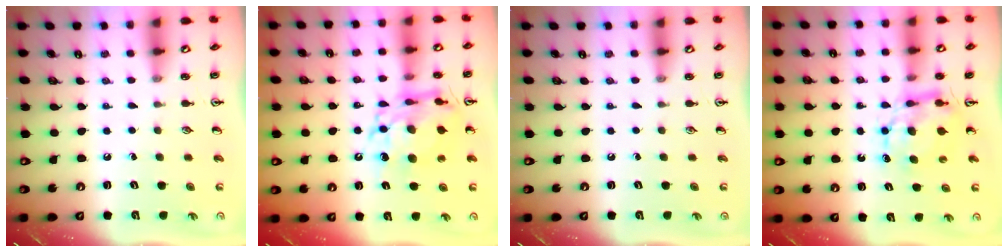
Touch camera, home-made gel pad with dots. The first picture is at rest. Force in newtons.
{"total": 13.7, "press": 13.7, "slide": 1.4}
{"total": 0.0}
{"total": 7.3, "press": 7.3, "slide": 0.6}